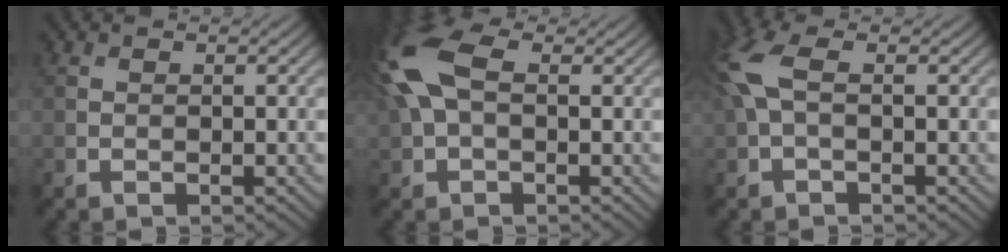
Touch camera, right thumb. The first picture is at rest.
{"total": 10.5, "force": [2.2, 5.8, 8.5], "torque": [-0.230, 0.022, 0.032]}
{"total": 5.5, "force": [0.9, 2.2, 4.9], "torque": [-0.135, 0.014, 0.009]}